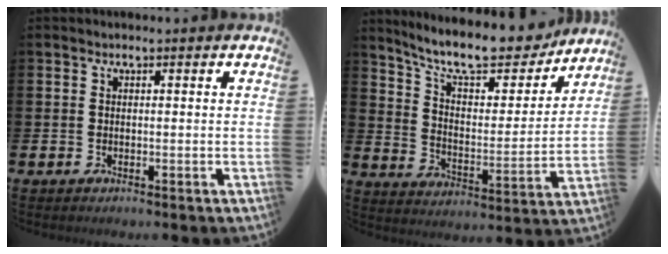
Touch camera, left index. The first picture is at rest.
{"total": 11.4, "force": [10.2, 2.8, 4.3], "torque": [-0.107, -0.070, 0.175]}